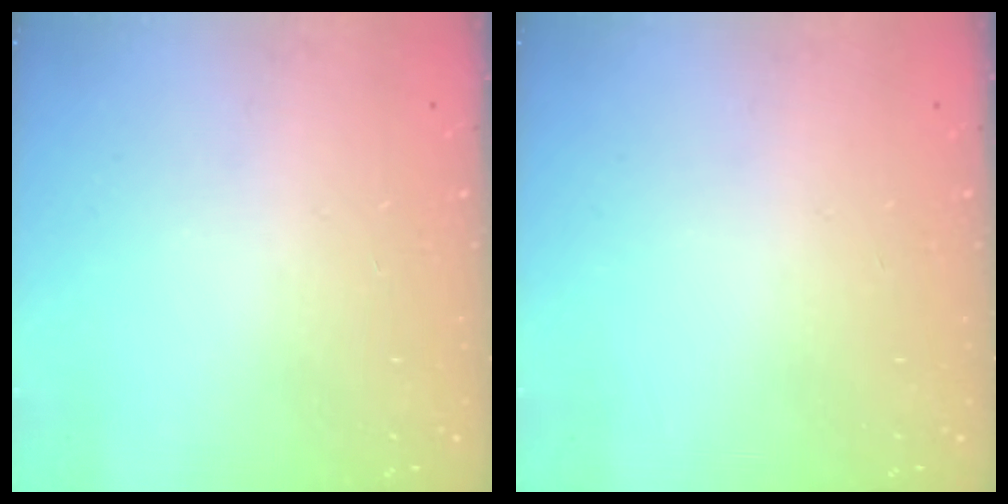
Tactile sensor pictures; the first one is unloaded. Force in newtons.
{"total": 0.0}